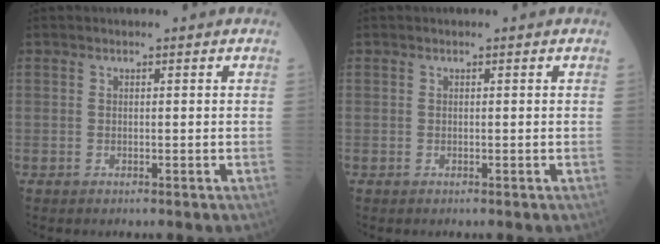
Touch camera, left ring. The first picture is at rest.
{"total": 0.0}